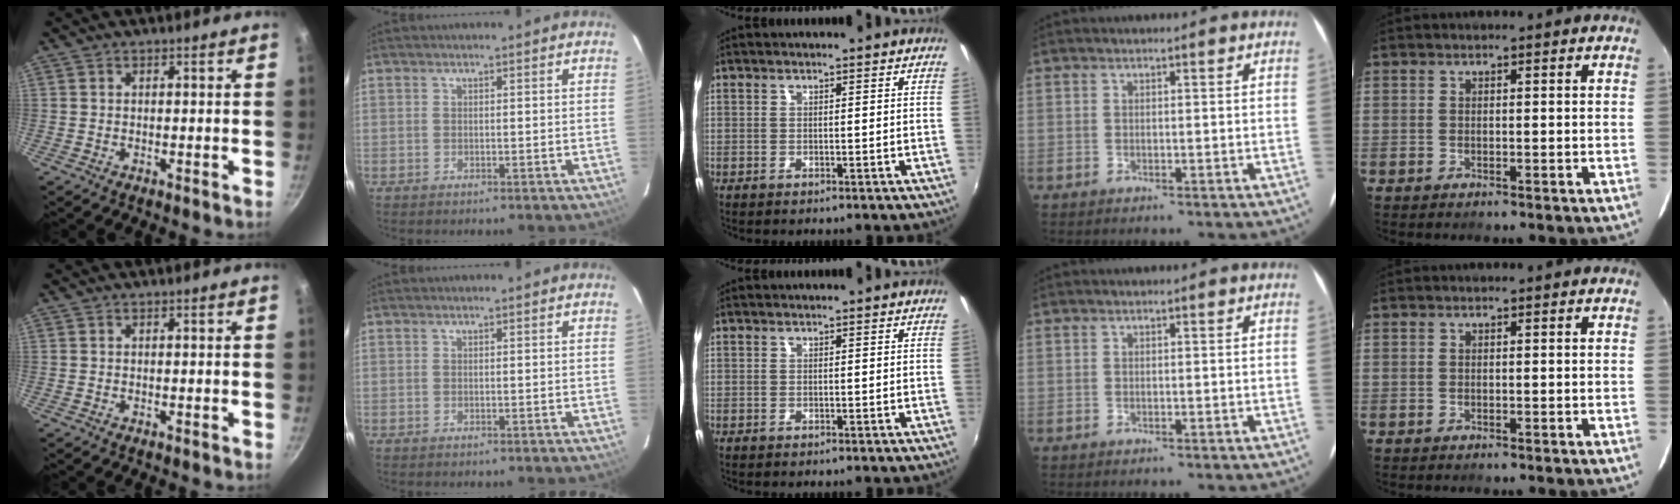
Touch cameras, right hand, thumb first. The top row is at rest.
{}